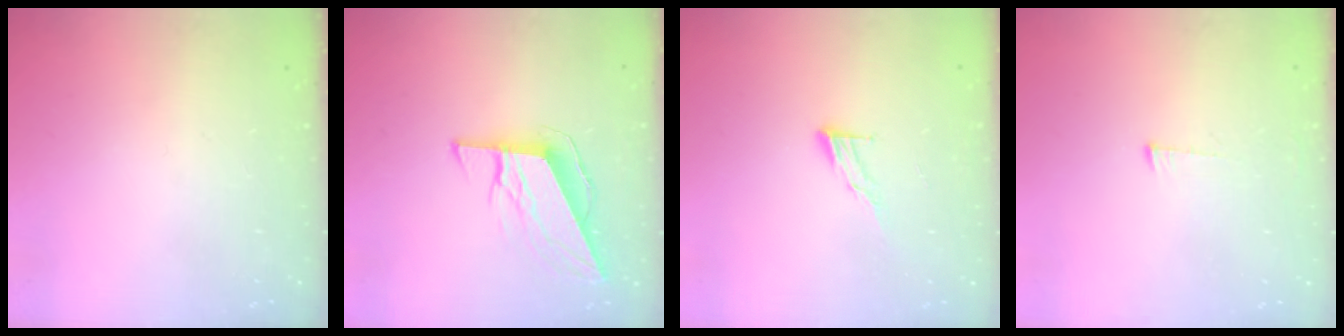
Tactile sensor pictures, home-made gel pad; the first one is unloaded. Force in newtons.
{"total": 9.5, "press": 9.3, "slide": 1.9}
{"total": 7.2, "press": 7.2, "slide": 0.6}
{"total": 6.1, "press": 6.1, "slide": 0.4}